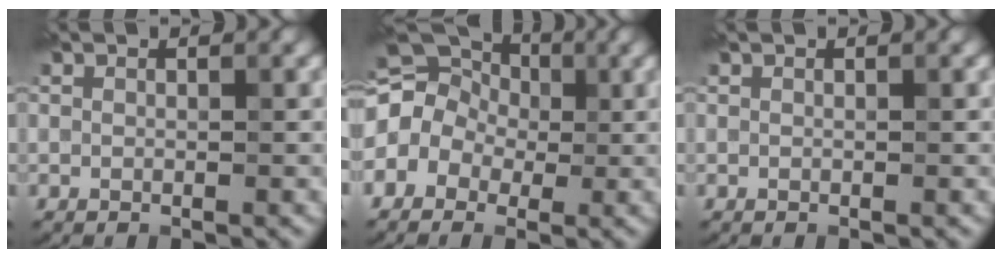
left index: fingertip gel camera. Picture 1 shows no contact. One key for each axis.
{"total": 12.6, "fx": 0.5, "fy": 11.0, "fz": 6.1, "tx": -0.125, "ty": 0.040, "tz": -0.048}
{"total": 0.0}